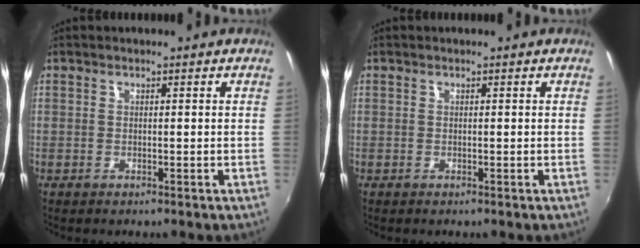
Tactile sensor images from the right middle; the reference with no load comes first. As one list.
[{"total": 0.0}]